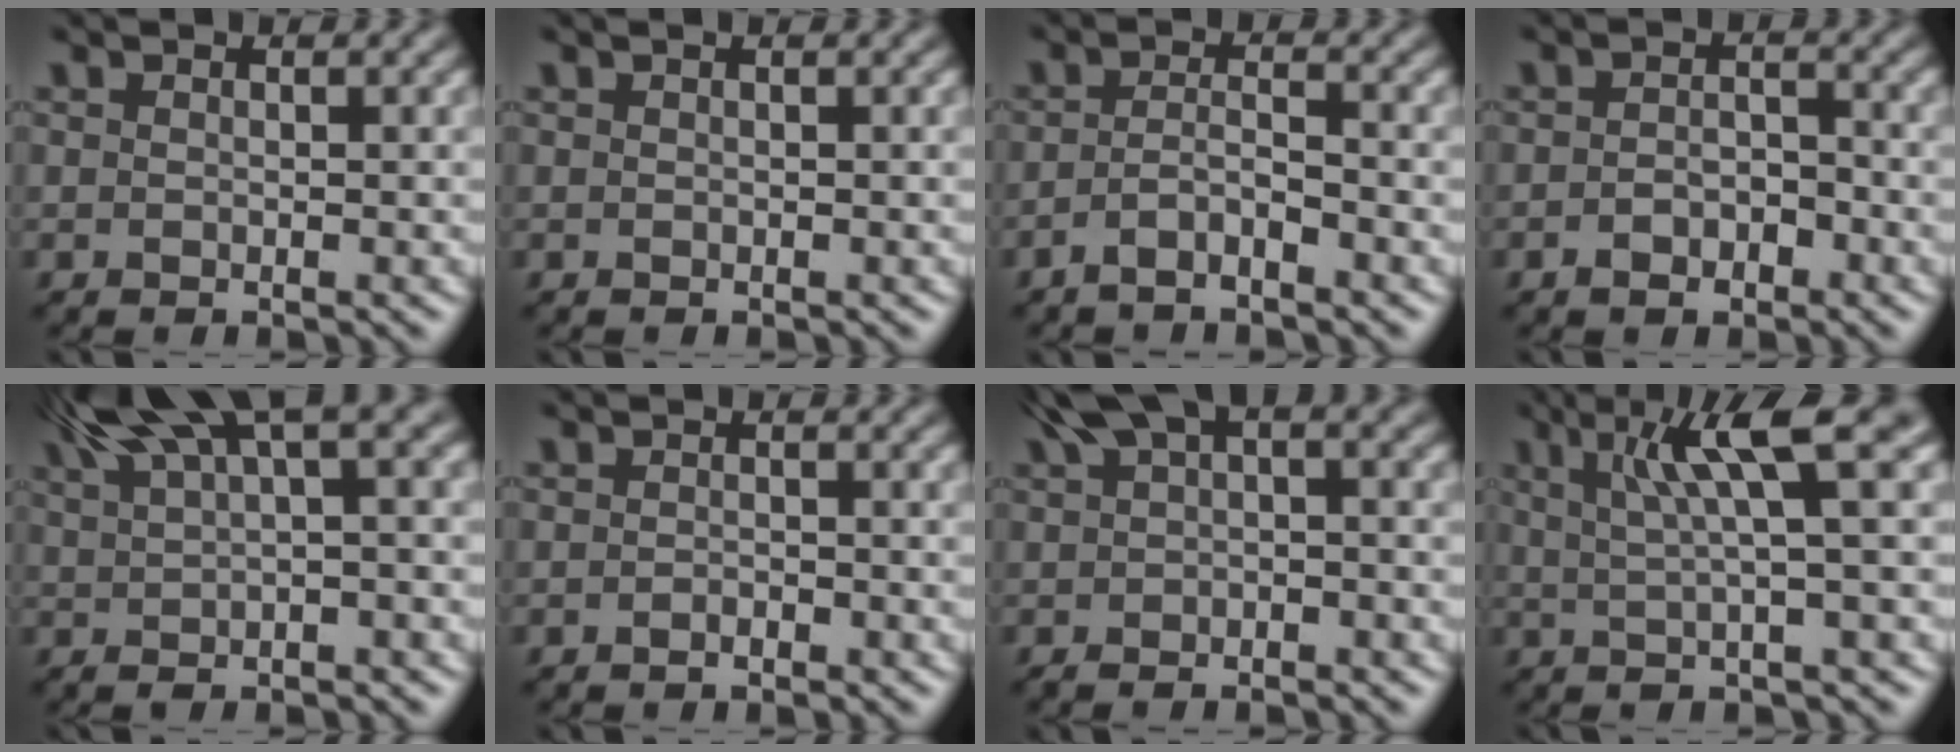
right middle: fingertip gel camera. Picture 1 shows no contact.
{"total": 0.0}
{"total": 1.9, "force": [-1.2, 0.4, 1.4], "torque": [-0.030, 0.006, -0.030]}
{"total": 1.9, "force": [-1.1, 1.1, 1.1], "torque": [-0.021, 0.004, -0.020]}
{"total": 8.9, "force": [4.3, 2.3, 7.5], "torque": [-0.120, 0.025, 0.078]}
{"total": 0.8, "force": [-0.6, 0.3, 0.4], "torque": [-0.008, 0.001, -0.010]}
{"total": 4.4, "force": [1.0, 1.6, 3.9], "torque": [-0.069, 0.003, 0.011]}
{"total": 6.4, "force": [2.3, 0.7, 5.9], "torque": [-0.090, 0.010, 0.039]}